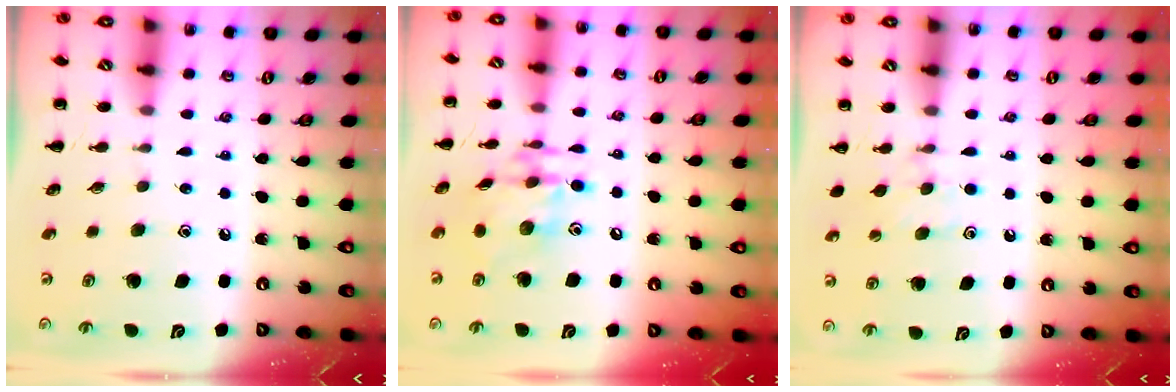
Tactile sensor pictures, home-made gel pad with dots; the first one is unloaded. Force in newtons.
{"total": 13.0, "press": 13.0, "slide": 1.6}
{"total": 6.9, "press": 6.6, "slide": 2.0}